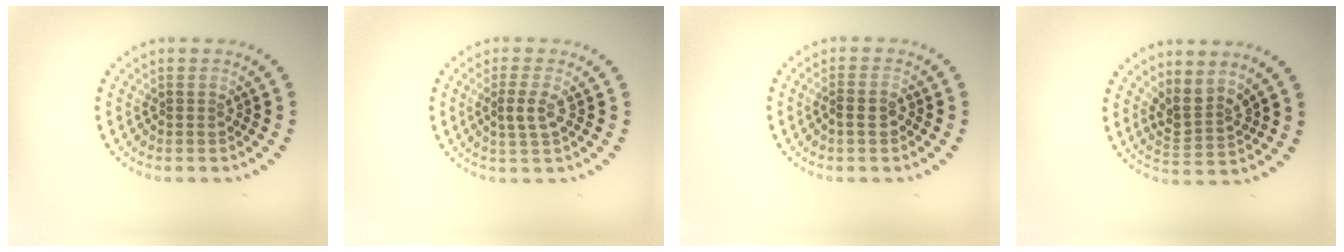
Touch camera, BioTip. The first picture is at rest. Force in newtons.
{"total": 2.1, "press": 1.9, "slide": 0.8}
{"total": 1.4, "press": 1.2, "slide": 0.6}
{"total": 2.7, "press": 2.0, "slide": 1.8}